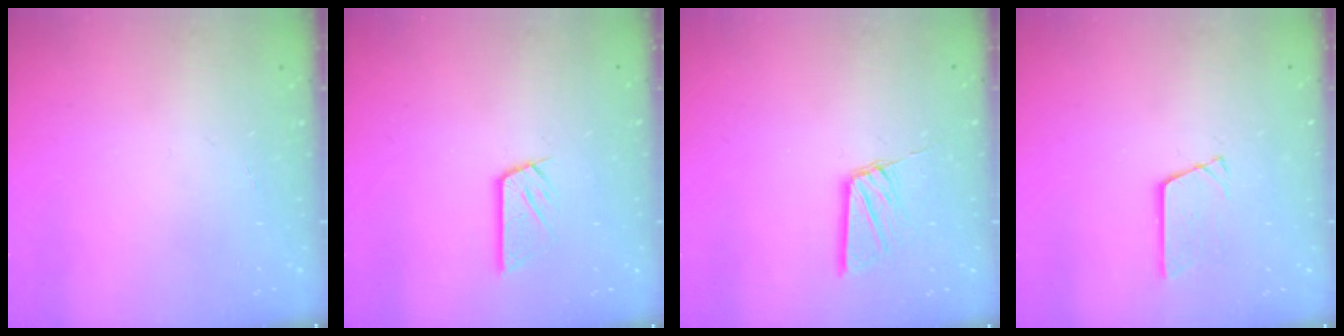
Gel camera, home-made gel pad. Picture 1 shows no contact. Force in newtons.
{"total": 6.5, "press": 6.5, "slide": 0.2}
{"total": 10.4, "press": 10.4, "slide": 1.0}
{"total": 3.0, "press": 3.0, "slide": 0.2}